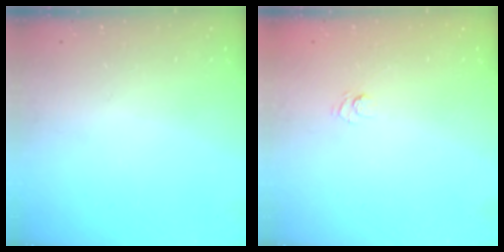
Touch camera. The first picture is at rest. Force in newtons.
{"total": 4.5, "press": 4.3, "slide": 1.2}